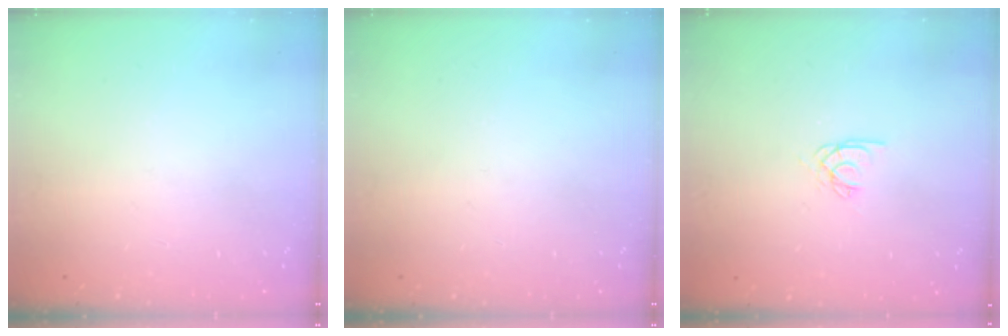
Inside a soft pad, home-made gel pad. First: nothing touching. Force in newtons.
{"total": 0.0}
{"total": 2.6, "press": 2.6, "slide": 0.1}